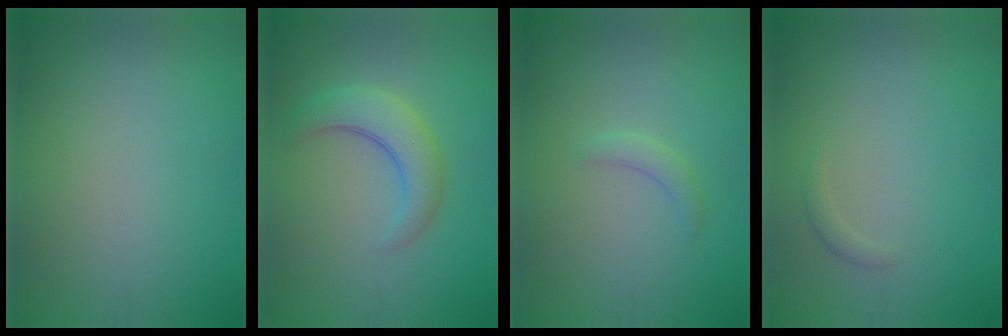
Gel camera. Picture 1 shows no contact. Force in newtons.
{"total": 4.1, "press": 4.1, "slide": 0.2}
{"total": 1.4, "press": 1.4, "slide": 0.1}
{"total": 0.8, "press": 0.8, "slide": 0.1}